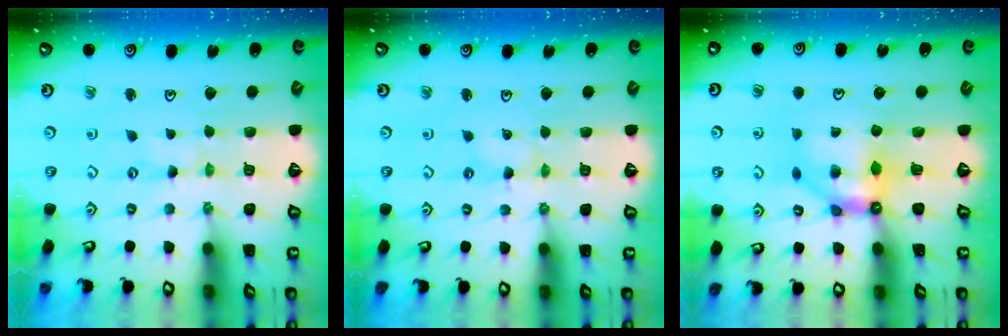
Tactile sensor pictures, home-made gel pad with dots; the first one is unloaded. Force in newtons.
{"total": 0.7, "press": 0.7, "slide": 0.1}
{"total": 6.4, "press": 6.4, "slide": 0.6}